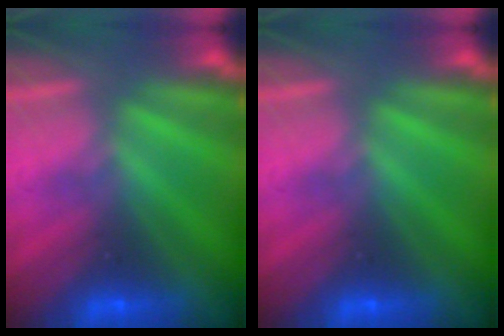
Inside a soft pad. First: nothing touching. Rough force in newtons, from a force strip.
{"total": 0.0}